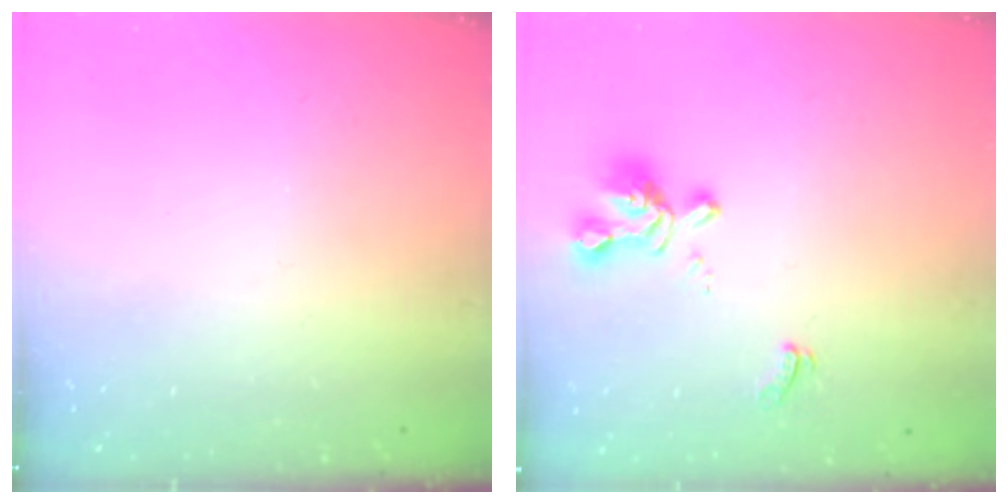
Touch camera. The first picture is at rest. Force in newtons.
{"total": 5.1, "press": 5.0, "slide": 0.9}